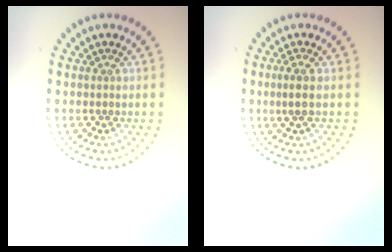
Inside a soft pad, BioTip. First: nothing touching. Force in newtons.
{"total": 1.6, "press": 1.3, "slide": 1.0}